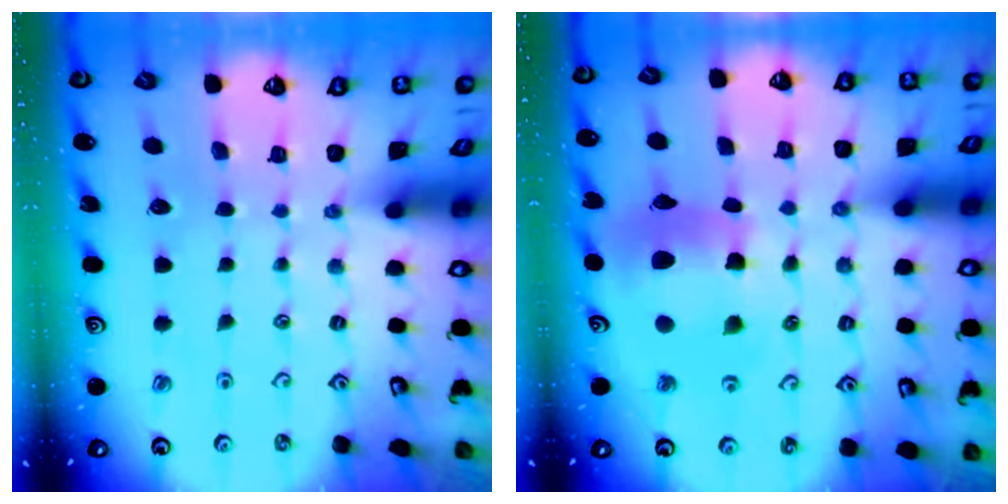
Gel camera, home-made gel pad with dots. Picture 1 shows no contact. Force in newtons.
{"total": 14.7, "press": 14.6, "slide": 2.0}